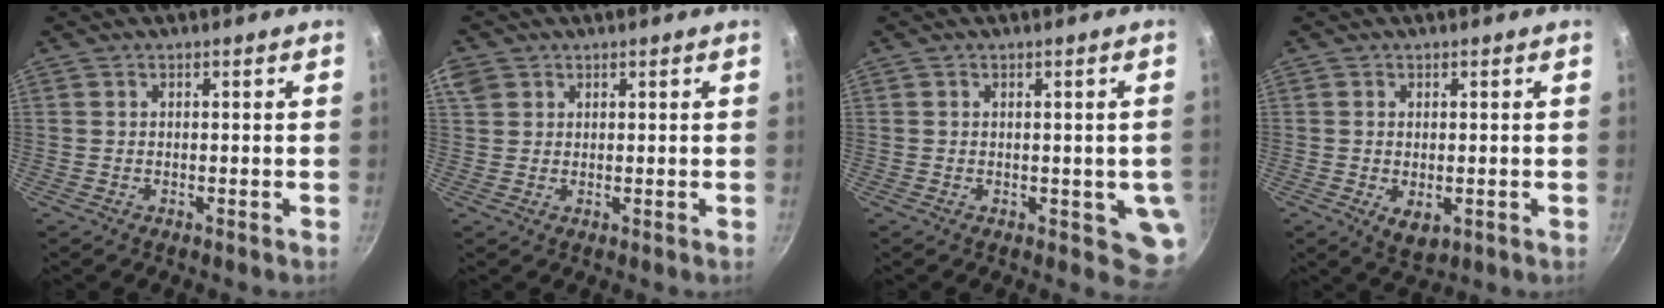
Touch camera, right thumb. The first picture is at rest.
{"total": 4.5, "force": [2.0, 3.7, 1.8], "torque": [-0.027, 0.005, 0.037]}
{"total": 5.2, "force": [-0.4, 3.1, 4.2], "torque": [-0.034, -0.009, -0.004]}
{"total": 4.2, "force": [-0.7, 2.5, 3.3], "torque": [-0.052, -0.015, -0.006]}